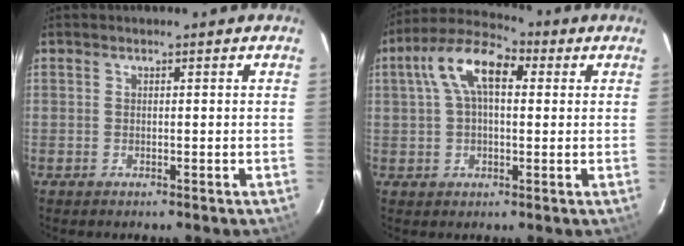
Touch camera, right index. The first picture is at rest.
{"total": 11.1, "force": [3.0, 5.7, 9.1], "torque": [-0.173, 0.036, 0.044]}